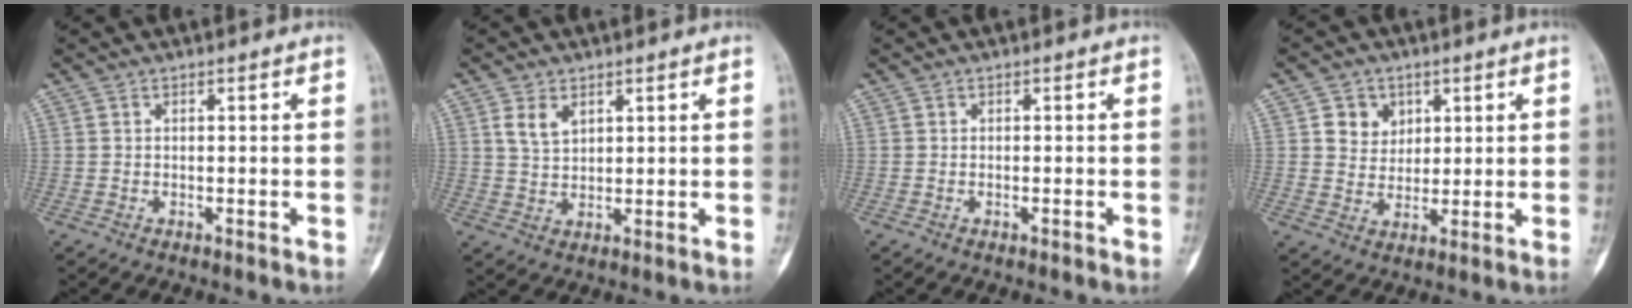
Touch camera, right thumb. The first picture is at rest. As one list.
[{"total": 4.4, "force": [2.1, 2.7, 2.7], "torque": [-0.040, -0.010, 0.045]}, {"total": 0.7, "force": [-0.3, 0.2, 0.6], "torque": [-0.012, 0.003, -0.003]}, {"total": 5.9, "force": [2.3, 5.1, 2.0], "torque": [-0.006, -0.008, 0.040]}]